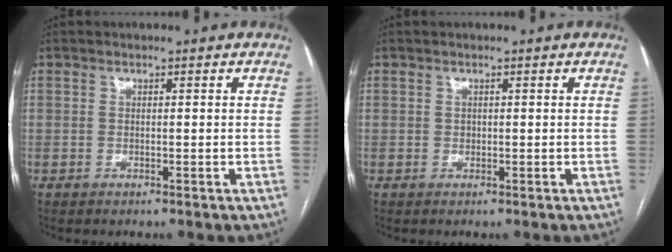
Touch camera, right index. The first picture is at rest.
{"total": 0.5, "force": [0.0, 0.5, 0.2], "torque": [0.000, 0.002, 0.000]}